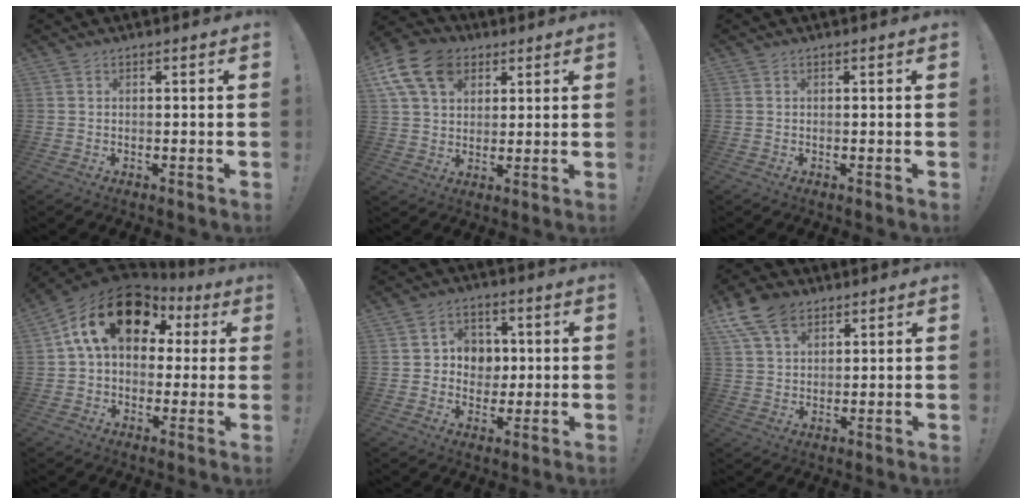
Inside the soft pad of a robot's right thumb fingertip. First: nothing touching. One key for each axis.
{"total": 15.0, "fx": 6.7, "fy": 10.5, "fz": 8.3, "tx": -0.149, "ty": -0.031, "tz": 0.129}
{"total": 0.0}
{"total": 19.6, "fx": 6.8, "fy": 12.3, "fz": 13.6, "tx": -0.222, "ty": -0.009, "tz": 0.121}
{"total": 7.6, "fx": 1.2, "fy": 7.4, "fz": 1.5, "tx": -0.015, "ty": -0.012, "tz": 0.026}
{"total": 11.0, "fx": 6.6, "fy": 6.8, "fz": 5.6, "tx": -0.101, "ty": -0.021, "tz": 0.130}